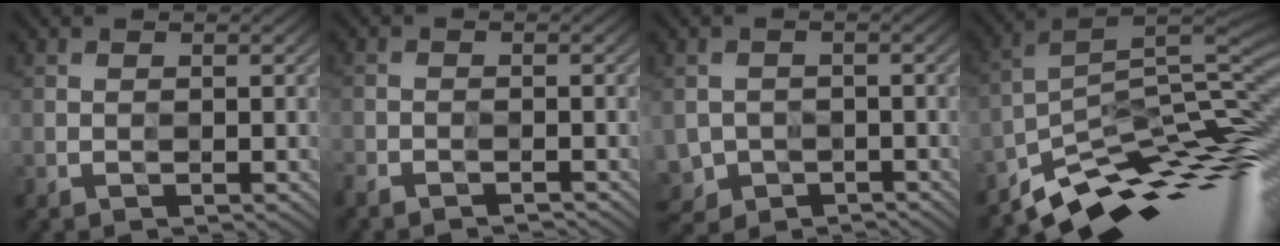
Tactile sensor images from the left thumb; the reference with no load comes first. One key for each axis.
{"total": 1.9, "fx": -1.9, "fy": -0.2, "fz": -0.2, "tx": -0.004, "ty": -0.005, "tz": -0.043}
{"total": 2.4, "fx": -1.1, "fy": 2.1, "fz": -0.4, "tx": -0.001, "ty": -0.010, "tz": -0.024}
{"total": 11.6, "fx": -8.0, "fy": 3.0, "fz": 7.9, "tx": -0.139, "ty": 0.007, "tz": -0.140}